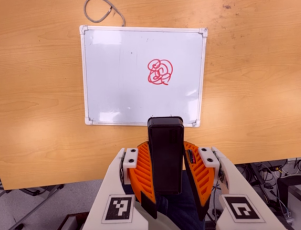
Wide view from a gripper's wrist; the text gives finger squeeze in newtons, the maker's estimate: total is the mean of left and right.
{"total": 7.8, "left": 7.0, "right": 8.6}